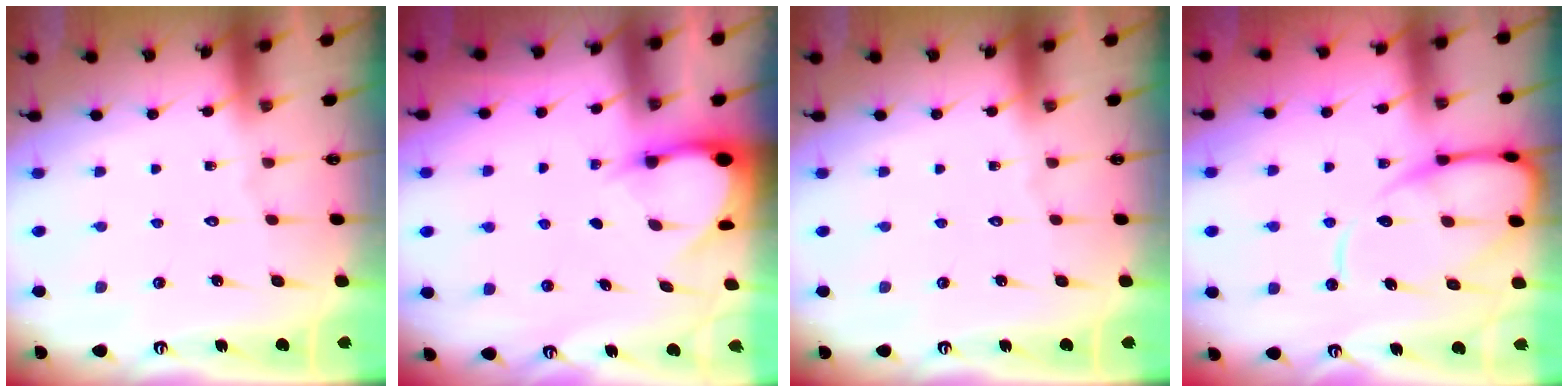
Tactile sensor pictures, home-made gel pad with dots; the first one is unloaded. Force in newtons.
{"total": 3.1, "press": 3.1, "slide": 0.2}
{"total": 0.0}
{"total": 10.5, "press": 10.5, "slide": 1.1}